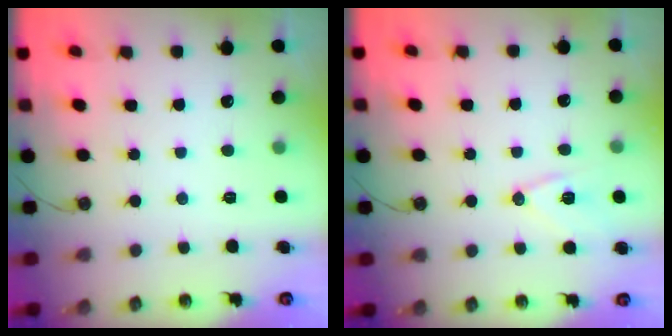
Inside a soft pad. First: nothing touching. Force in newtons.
{"total": 10.3, "press": 9.9, "slide": 2.6}